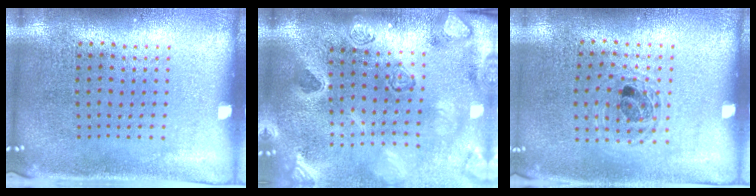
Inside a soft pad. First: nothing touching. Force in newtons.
{"total": 3.9, "press": 3.2, "slide": 2.3}
{"total": 1.0, "press": 1.0, "slide": 0.3}